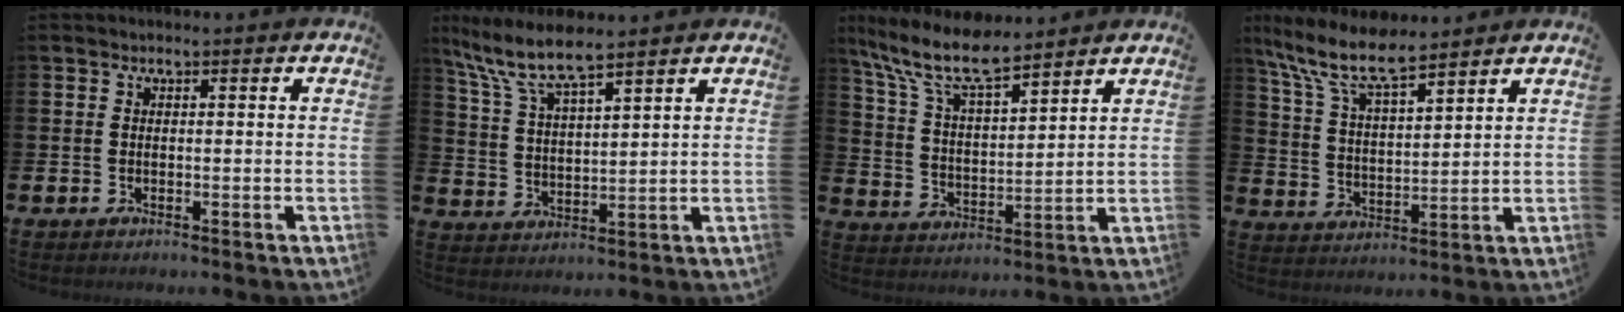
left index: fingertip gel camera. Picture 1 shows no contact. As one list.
[{"total": 7.5, "force": [6.4, 1.0, 3.7], "torque": [-0.101, -0.027, 0.113]}, {"total": 10.2, "force": [8.6, 2.3, 5.0], "torque": [-0.133, -0.037, 0.155]}, {"total": 9.7, "force": [8.1, 2.2, 4.9], "torque": [-0.127, -0.031, 0.145]}]